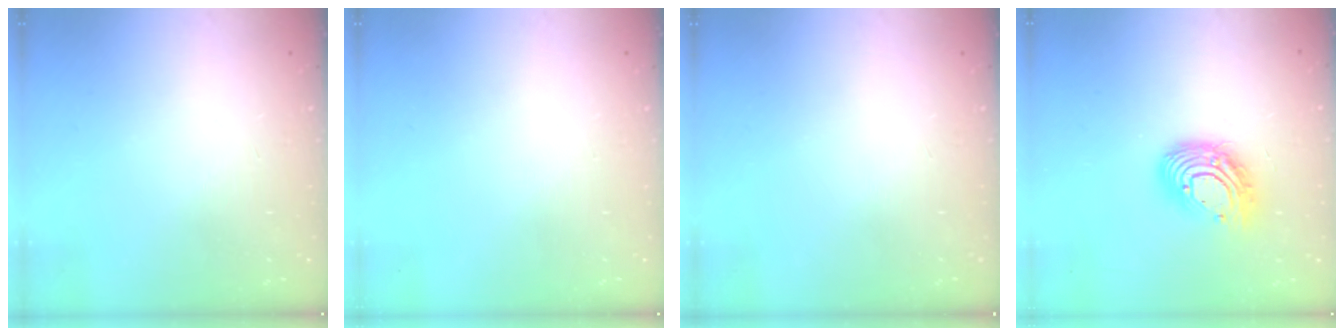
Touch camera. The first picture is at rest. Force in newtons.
{"total": 0.0}
{"total": 0.0}
{"total": 13.4, "press": 13.4, "slide": 1.3}